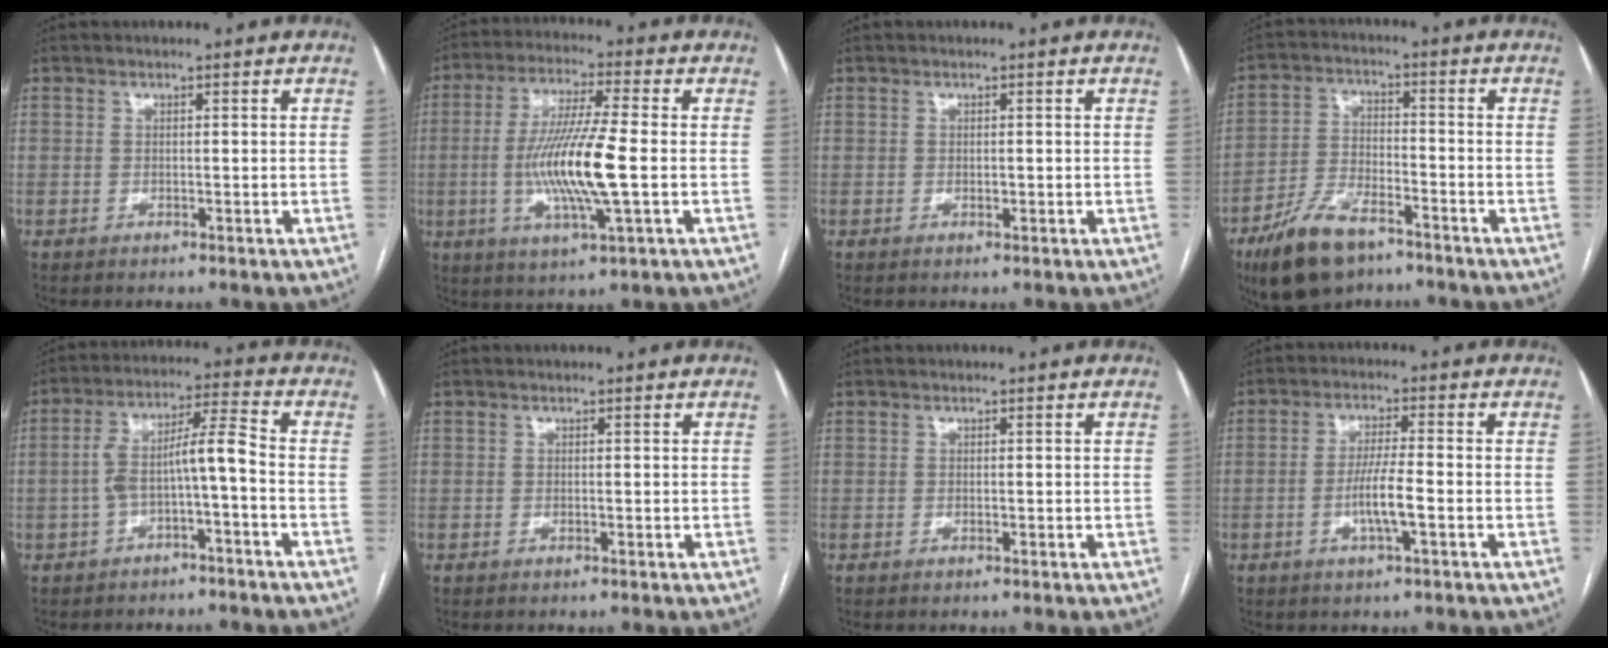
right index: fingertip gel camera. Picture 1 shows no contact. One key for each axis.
{"total": 12.9, "fx": -1.6, "fy": 0.5, "fz": 12.8, "tx": -0.252, "ty": -0.009, "tz": -0.034}
{"total": 0.7, "fx": -0.1, "fy": 0.4, "fz": 0.6, "tx": -0.009, "ty": 0.000, "tz": -0.001}
{"total": 10.7, "fx": -7.2, "fy": 4.2, "fz": 6.7, "tx": -0.142, "ty": -0.010, "tz": -0.131}
{"total": 7.7, "fx": -2.0, "fy": 0.9, "fz": 7.4, "tx": -0.134, "ty": 0.039, "tz": -0.031}
{"total": 0.0}
{"total": 0.0}
{"total": 5.6, "fx": -1.7, "fy": 0.2, "fz": 5.3, "tx": -0.103, "ty": -0.003, "tz": -0.032}